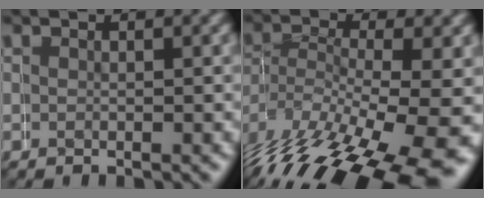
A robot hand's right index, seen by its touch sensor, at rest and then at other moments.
{"total": 9.8, "force": [-4.2, 5.8, 6.8], "torque": [-0.132, -0.043, -0.039]}